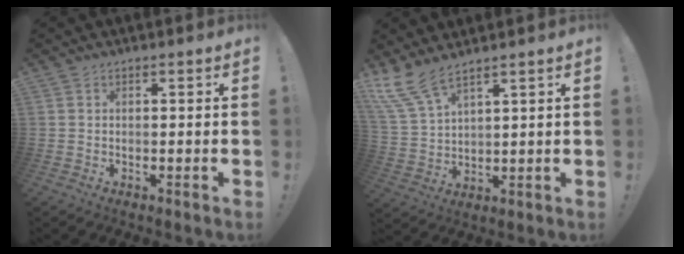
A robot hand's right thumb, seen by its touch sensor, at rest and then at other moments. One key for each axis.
{"total": 9.0, "fx": 7.1, "fy": 2.3, "fz": 5.0, "tx": -0.118, "ty": -0.028, "tz": 0.141}